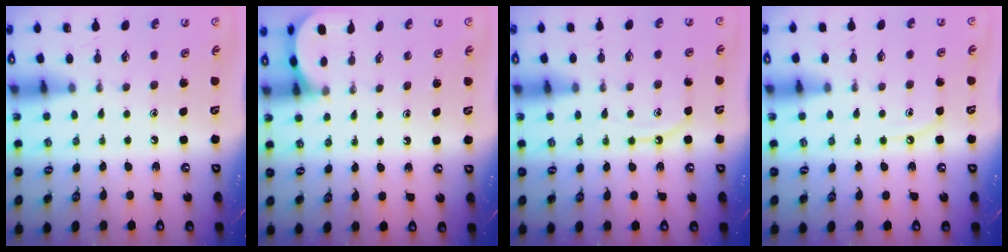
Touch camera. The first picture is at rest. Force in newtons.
{"total": 2.5, "press": 2.5, "slide": 0.3}
{"total": 7.1, "press": 7.1, "slide": 0.7}
{"total": 4.2, "press": 4.2, "slide": 0.5}